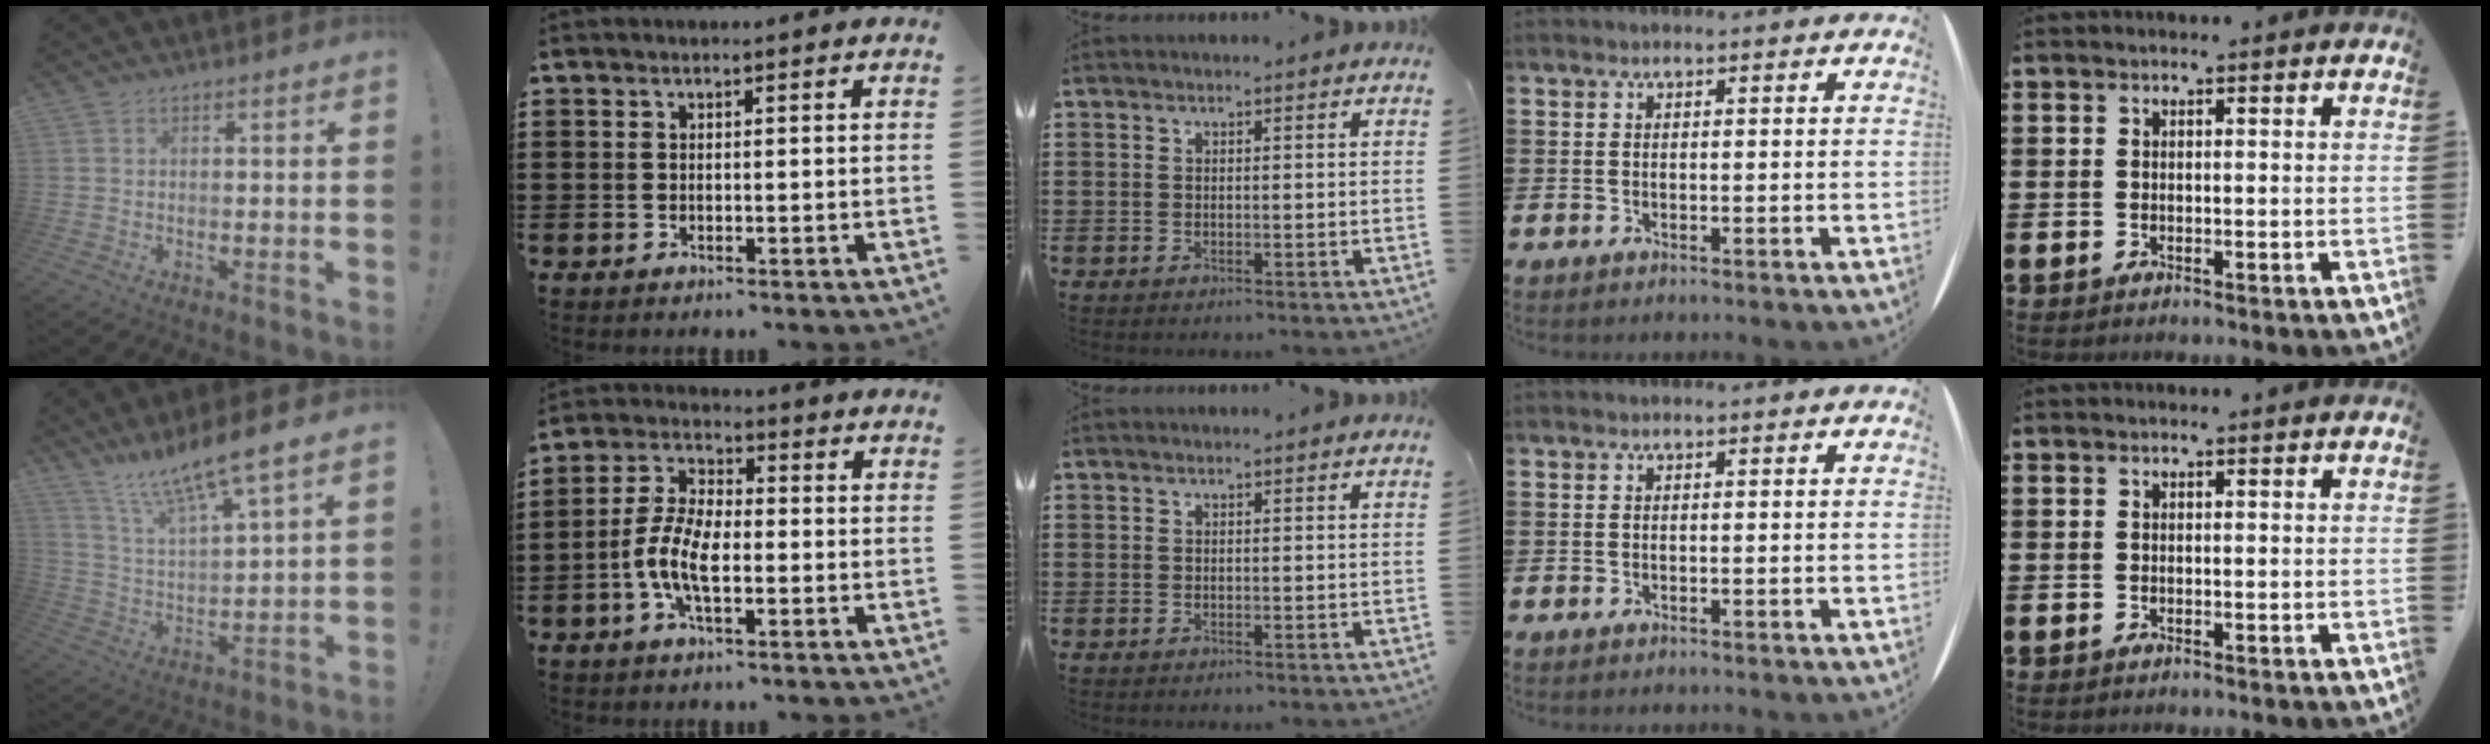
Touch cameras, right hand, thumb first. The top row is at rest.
{"thumb": {"total": 11.6, "force": [10.0, 0.3, 5.8], "torque": [-0.128, -0.067, 0.169]}, "index": {"total": 7.5, "force": [-2.3, 3.4, 6.2], "torque": [-0.152, -0.006, -0.051]}}